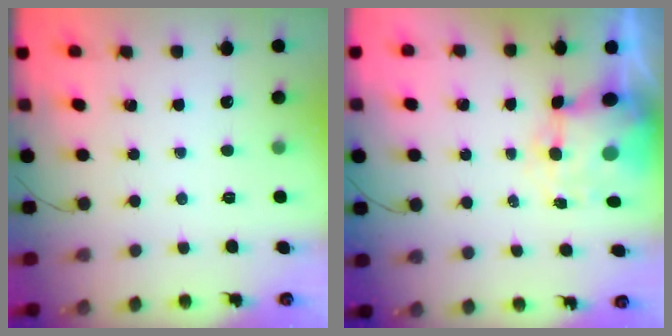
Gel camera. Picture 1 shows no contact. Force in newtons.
{"total": 9.2, "press": 8.9, "slide": 2.2}